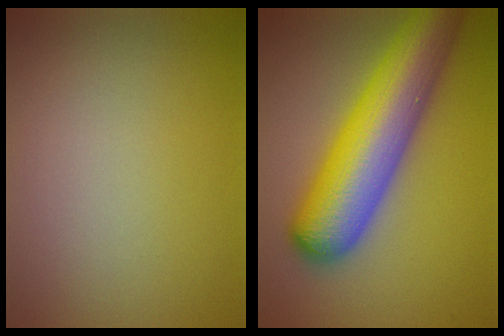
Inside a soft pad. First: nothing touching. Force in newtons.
{"total": 10.1, "press": 10.1, "slide": 0.4}